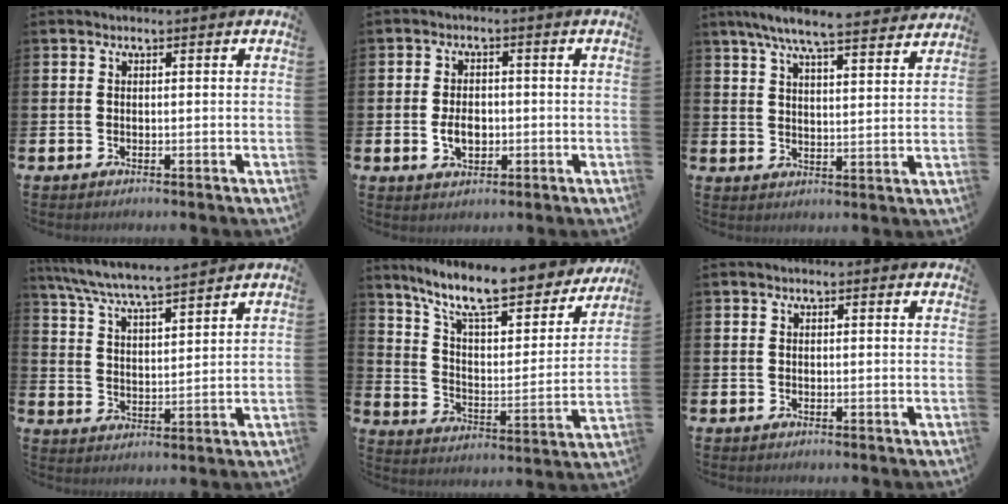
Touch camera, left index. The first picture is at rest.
{"total": 3.6, "force": [-0.5, 2.4, 2.6], "torque": [-0.035, 0.000, -0.015]}
{"total": 7.5, "force": [7.0, 0.6, 2.8], "torque": [-0.066, -0.037, 0.121]}
{"total": 6.9, "force": [6.7, 0.0, 1.8], "torque": [-0.061, -0.042, 0.117]}
{"total": 12.0, "force": [10.2, 2.9, 5.6], "torque": [-0.139, -0.067, 0.174]}
{"total": 0.0}